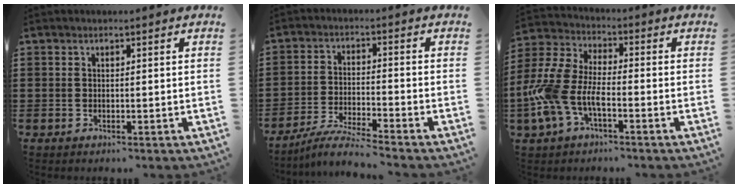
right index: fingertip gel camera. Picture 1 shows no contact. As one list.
[{"total": 5.0, "force": [-4.7, -0.4, 1.6], "torque": [-0.039, -0.013, -0.094]}, {"total": 8.9, "force": [-3.0, 4.4, 7.1], "torque": [-0.187, -0.007, -0.063]}]